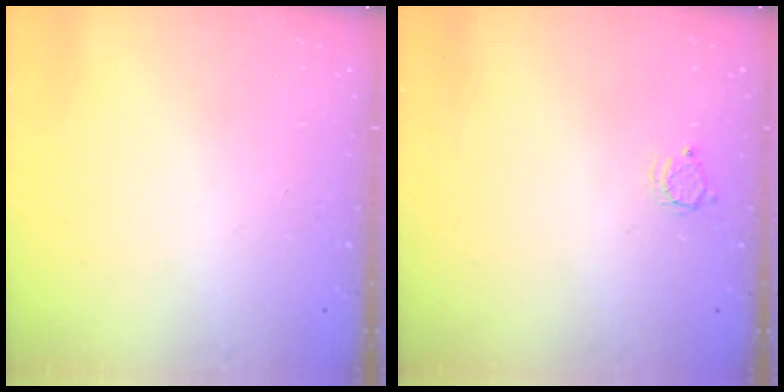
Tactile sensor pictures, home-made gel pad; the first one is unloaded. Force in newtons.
{"total": 2.6, "press": 2.6, "slide": 0.2}